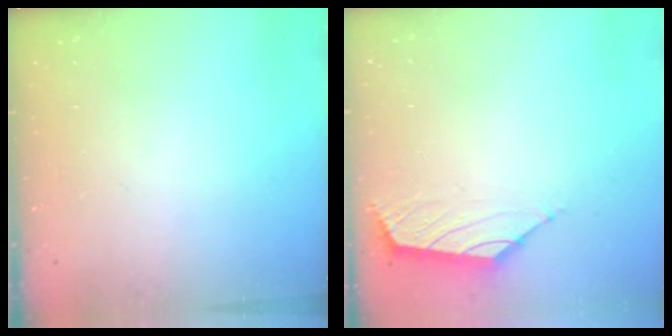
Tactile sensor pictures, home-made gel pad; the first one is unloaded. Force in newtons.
{"total": 1.6, "press": 1.5, "slide": 0.7}